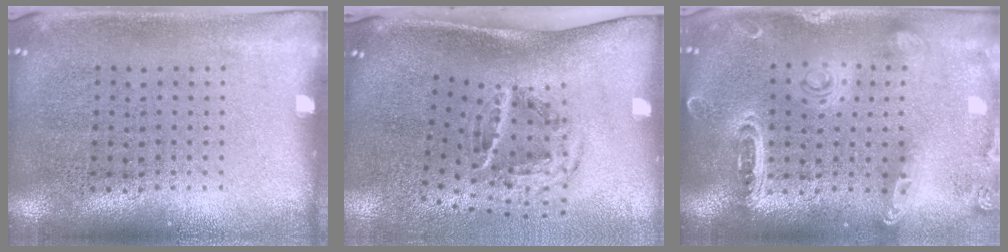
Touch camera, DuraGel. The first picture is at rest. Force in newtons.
{"total": 2.1, "press": 1.2, "slide": 1.7}
{"total": 1.4, "press": 1.4, "slide": 0.1}